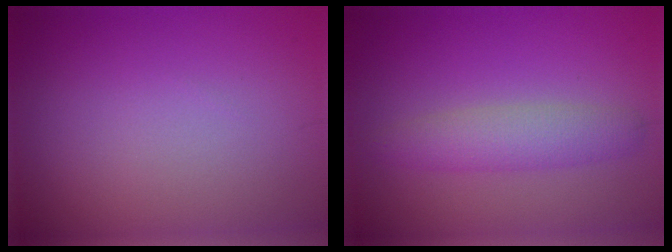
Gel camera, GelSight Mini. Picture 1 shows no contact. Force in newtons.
{"total": 3.0, "press": 3.0, "slide": 0.1}